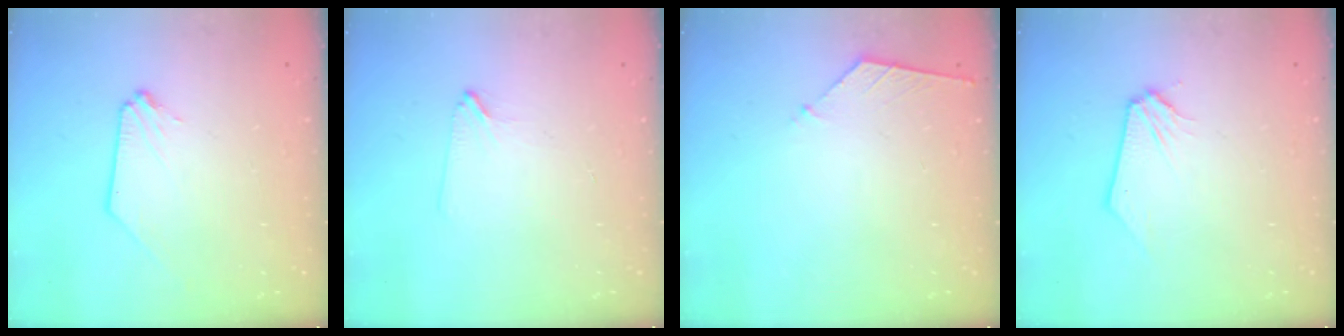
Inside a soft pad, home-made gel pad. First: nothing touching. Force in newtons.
{"total": 1.6, "press": 1.5, "slide": 0.3}
{"total": 4.9, "press": 4.8, "slide": 0.7}
{"total": 0.0}